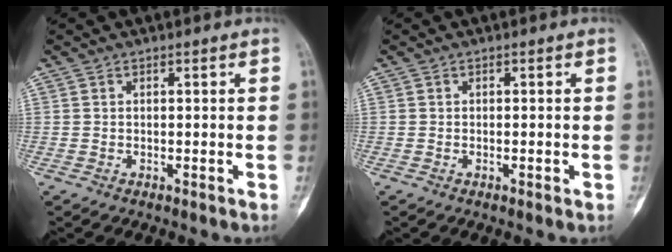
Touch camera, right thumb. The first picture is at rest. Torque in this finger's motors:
{"motor_torque": [-0.54, 0.40, -0.25, 0.30, -0.07]}